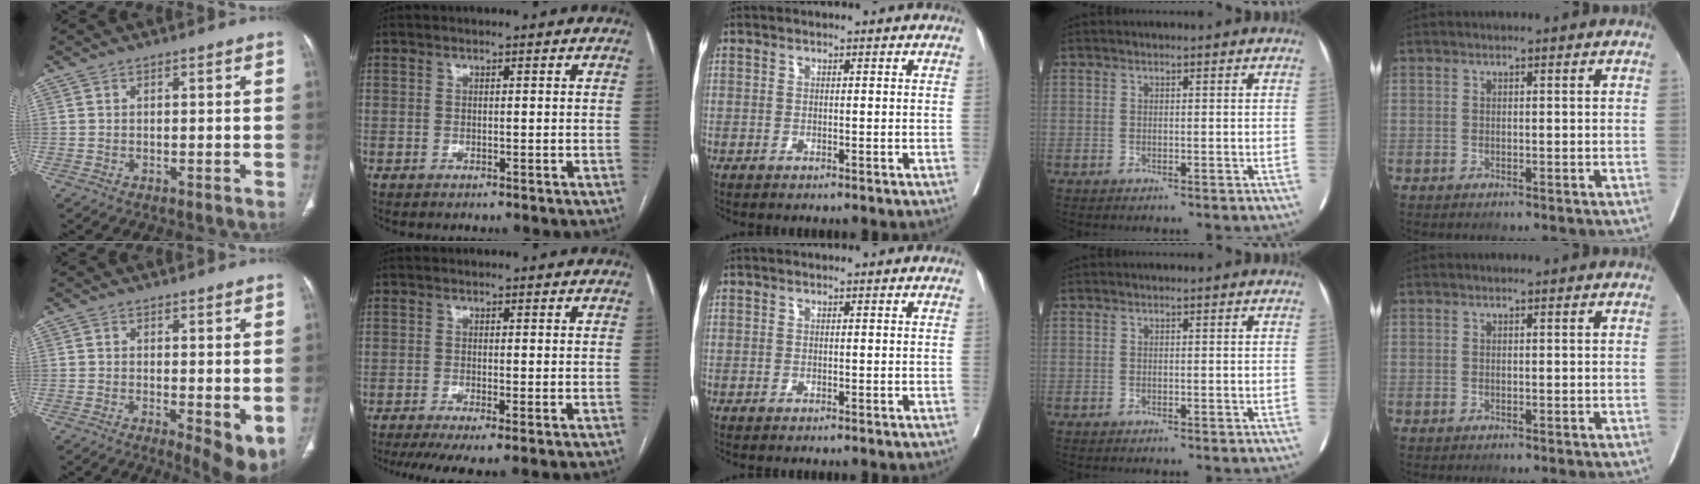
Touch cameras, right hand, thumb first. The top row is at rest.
{"thumb": {"total": 6.3, "force": [-0.8, 2.3, 5.8], "torque": [-0.081, -0.019, -0.011]}, "index": {"total": 5.4, "force": [-3.3, 0.8, 4.2], "torque": [-0.066, -0.013, -0.057]}}